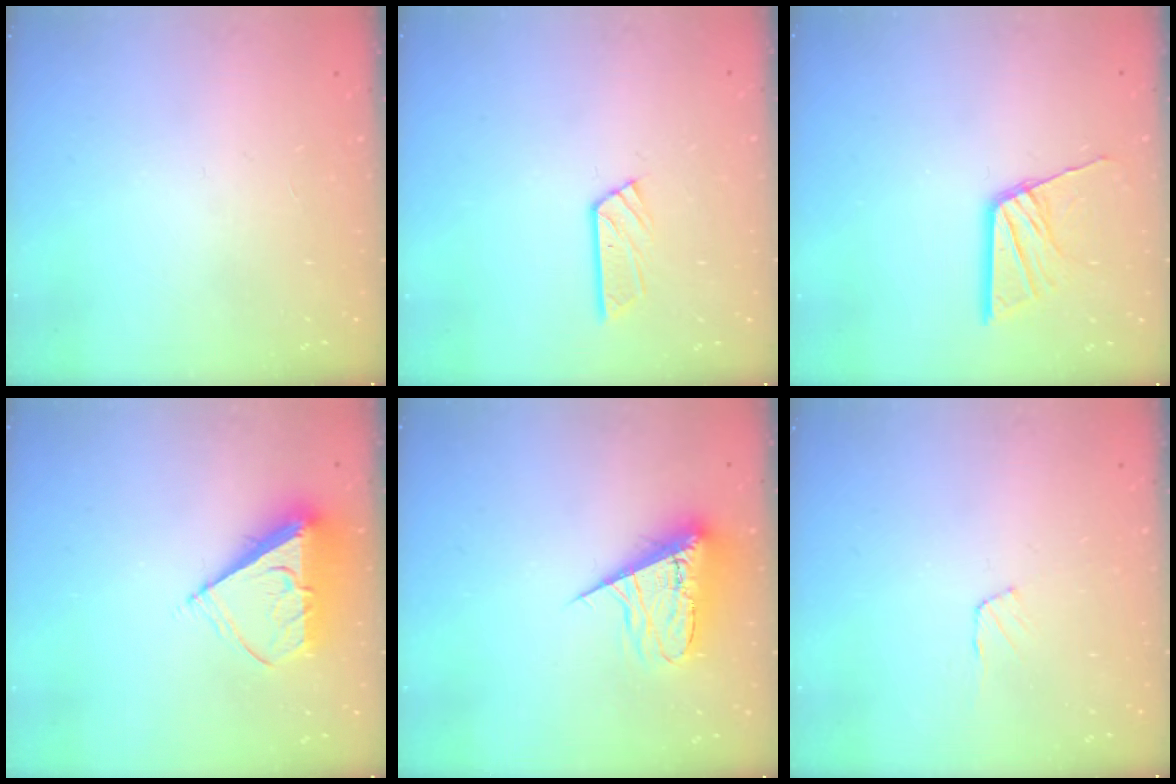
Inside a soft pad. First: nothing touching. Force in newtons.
{"total": 5.2, "press": 5.2, "slide": 0.3}
{"total": 12.5, "press": 12.5, "slide": 1.3}
{"total": 8.7, "press": 8.6, "slide": 1.3}
{"total": 9.5, "press": 9.4, "slide": 0.7}
{"total": 4.5, "press": 4.4, "slide": 0.4}